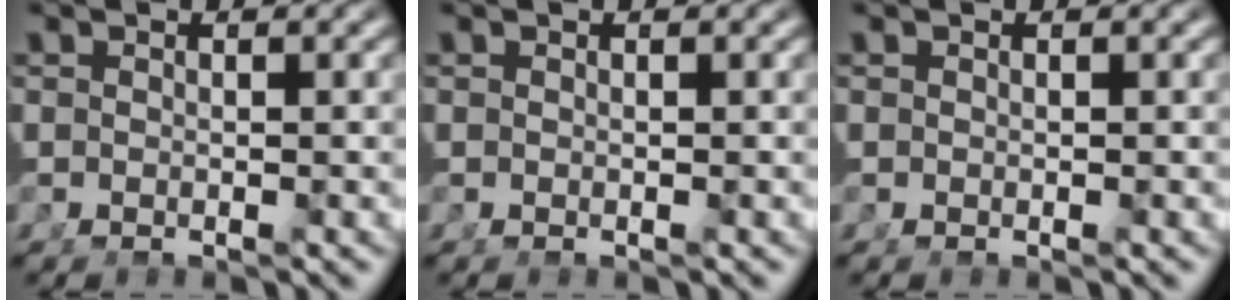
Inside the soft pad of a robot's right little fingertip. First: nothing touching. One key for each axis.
{"total": 0.0}
{"total": 0.0}